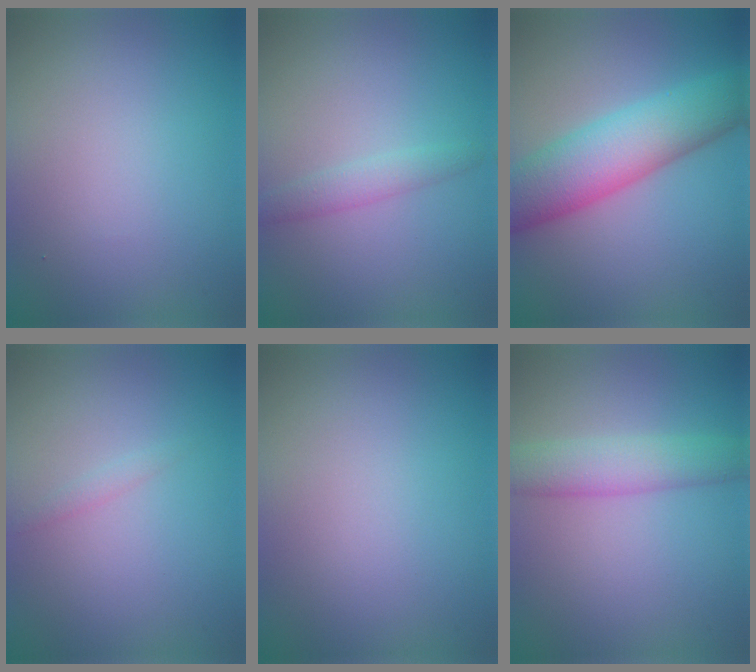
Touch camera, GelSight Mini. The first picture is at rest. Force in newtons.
{"total": 1.8, "press": 1.8, "slide": 0.1}
{"total": 8.7, "press": 8.7, "slide": 0.3}
{"total": 0.7, "press": 0.7, "slide": 0.0}
{"total": 0.0}
{"total": 4.3, "press": 4.3, "slide": 0.1}